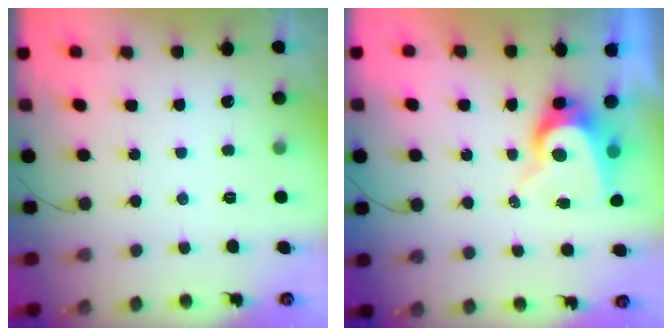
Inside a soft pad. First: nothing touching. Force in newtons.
{"total": 7.9, "press": 7.9, "slide": 0.7}